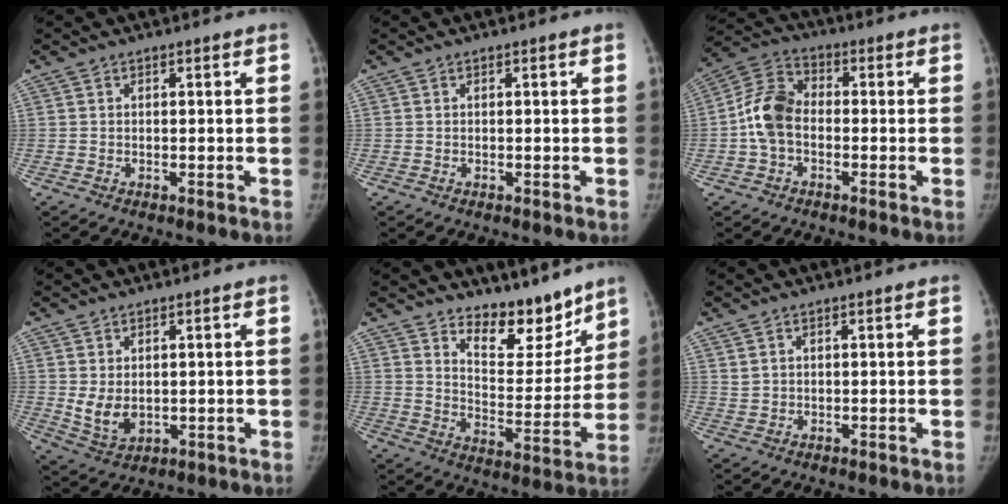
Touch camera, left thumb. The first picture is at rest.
{"total": 0.0}
{"total": 9.1, "force": [-1.3, 6.3, 6.5], "torque": [-0.123, 0.029, -0.039]}
{"total": 5.4, "force": [0.5, 3.9, 3.7], "torque": [-0.058, -0.017, 0.026]}
{"total": 12.6, "force": [10.2, 5.4, 5.0], "torque": [-0.025, -0.090, 0.167]}
{"total": 1.4, "force": [0.7, 1.1, 0.6], "torque": [-0.006, -0.003, 0.016]}